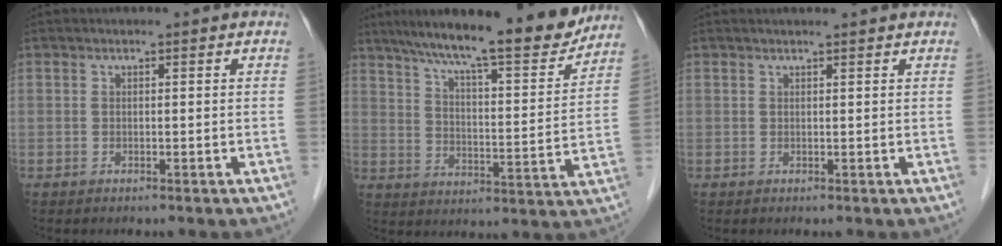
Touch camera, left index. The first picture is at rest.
{"total": 18.7, "force": [16.0, 1.9, 9.5], "torque": [-0.148, -0.008, 0.233]}
{"total": 2.5, "force": [2.4, 0.0, 0.8], "torque": [-0.010, 0.012, 0.026]}